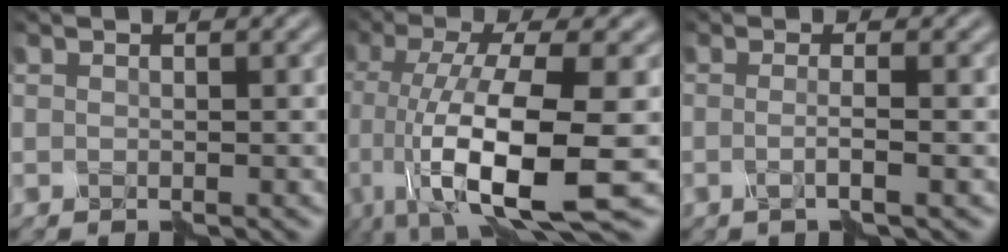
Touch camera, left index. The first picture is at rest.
{"total": 12.4, "force": [-2.9, 3.4, 11.6], "torque": [-0.207, -0.010, -0.047]}
{"total": 2.2, "force": [-0.3, 0.5, 2.1], "torque": [-0.034, -0.003, -0.013]}